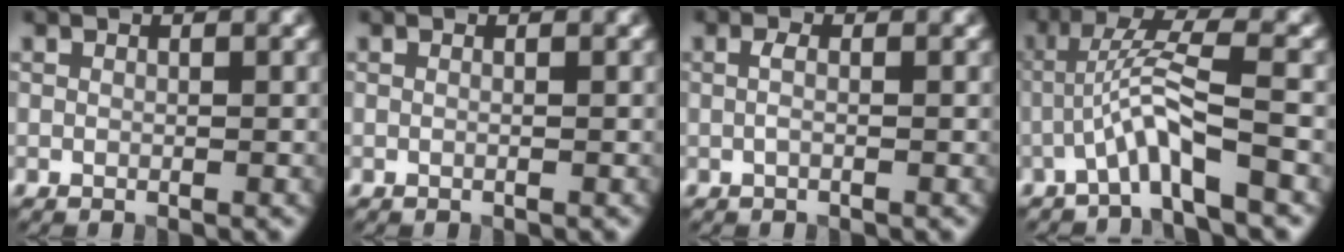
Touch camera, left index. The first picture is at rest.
{"total": 0.5, "force": [0.1, 0.2, 0.5], "torque": [-0.008, -0.005, -0.008]}
{"total": 1.0, "force": [-0.1, 0.3, 1.0], "torque": [-0.024, 0.000, -0.003]}
{"total": 4.6, "force": [-2.2, 0.2, 4.1], "torque": [-0.080, 0.022, -0.047]}